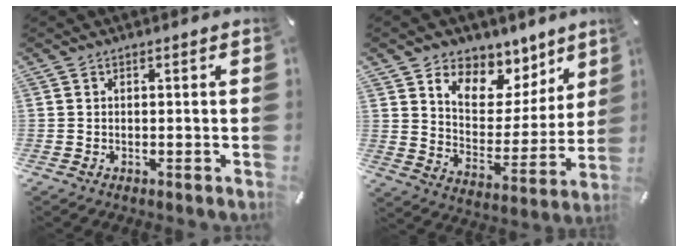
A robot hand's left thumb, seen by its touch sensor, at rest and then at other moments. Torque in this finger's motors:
{"motor_torque": [0.44, 0.28, 1.37, -1.41, 0.23]}